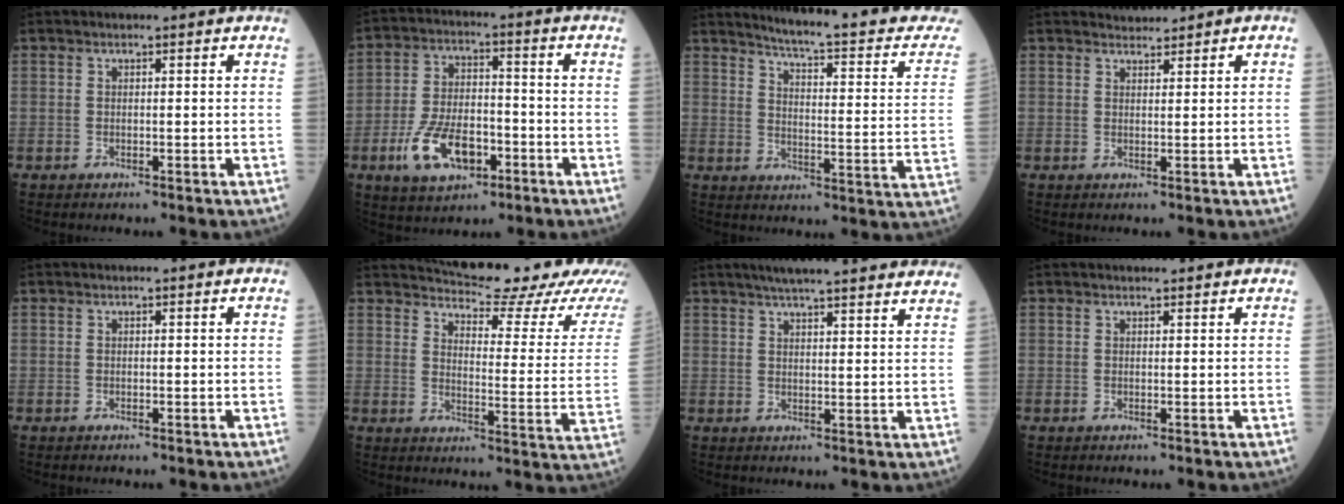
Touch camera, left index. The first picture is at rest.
{"total": 10.7, "force": [-4.7, 5.4, 7.9], "torque": [-0.165, 0.002, -0.080]}
{"total": 18.9, "force": [17.2, 1.0, 7.7], "torque": [-0.101, -0.076, 0.200]}
{"total": 1.4, "force": [1.4, 0.2, -0.1], "torque": [-0.001, 0.006, 0.024]}
{"total": 0.0}
{"total": 18.5, "force": [17.3, 2.1, 6.2], "torque": [-0.070, -0.065, 0.198]}
{"total": 19.9, "force": [17.8, 1.5, 8.9], "torque": [-0.123, 0.018, 0.217]}
{"total": 2.2, "force": [2.1, 0.3, 0.6], "torque": [-0.008, 0.013, 0.026]}